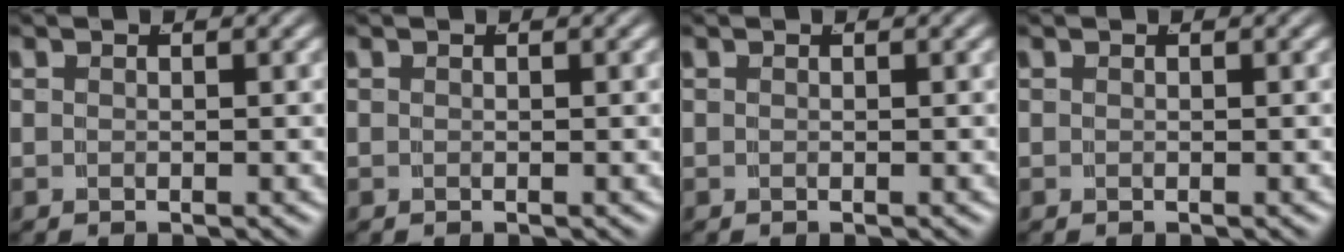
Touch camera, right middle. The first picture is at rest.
{"total": 0.0}
{"total": 0.0}
{"total": 0.0}